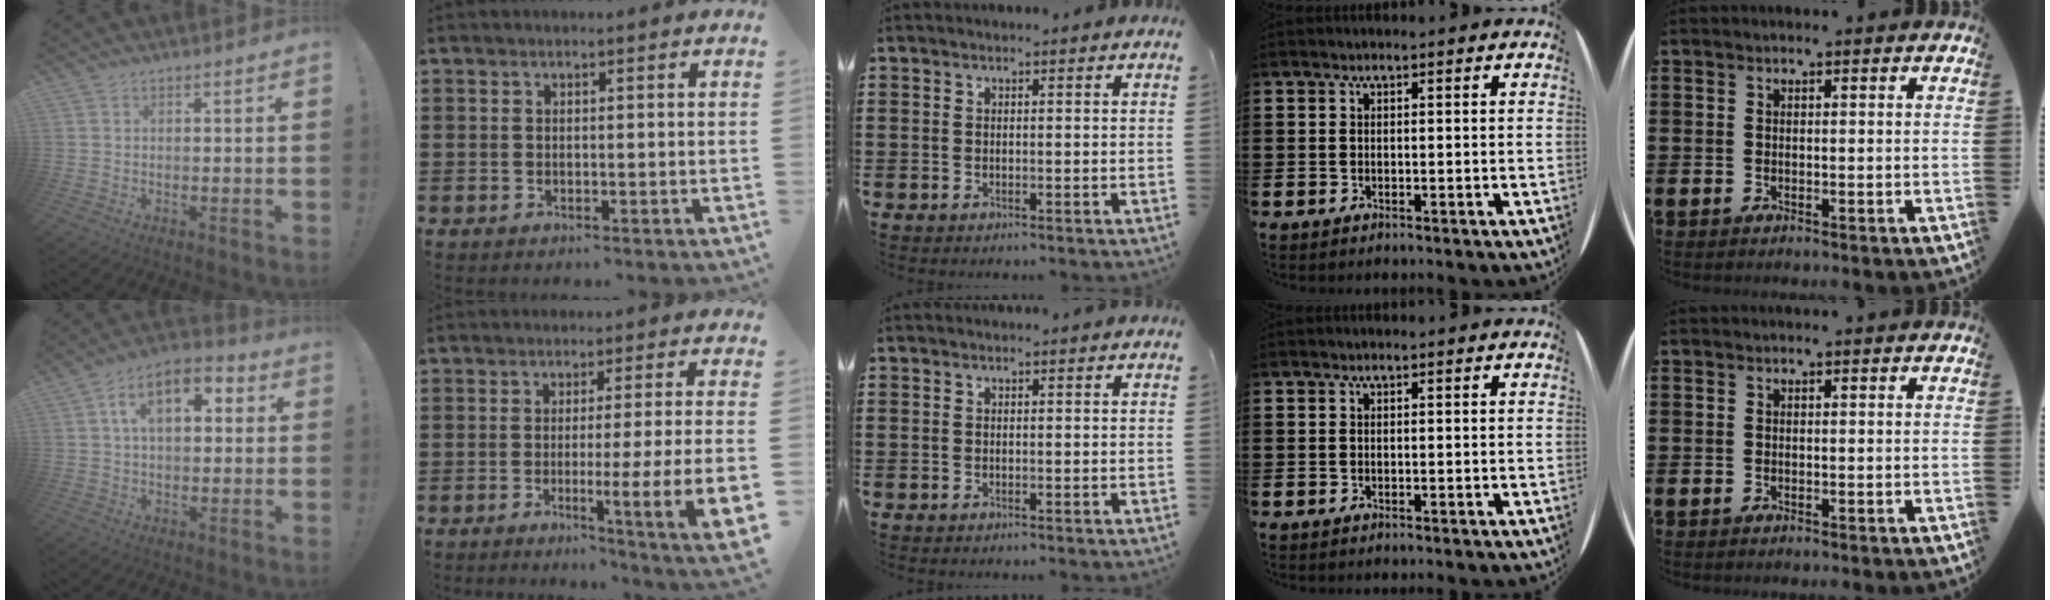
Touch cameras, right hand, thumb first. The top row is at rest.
{"thumb": {"total": 11.8, "force": [3.4, 6.8, 9.1], "torque": [-0.136, 0.003, 0.056]}, "index": {"total": 6.4, "force": [-0.9, -0.4, 6.3], "torque": [-0.099, -0.020, -0.021]}}